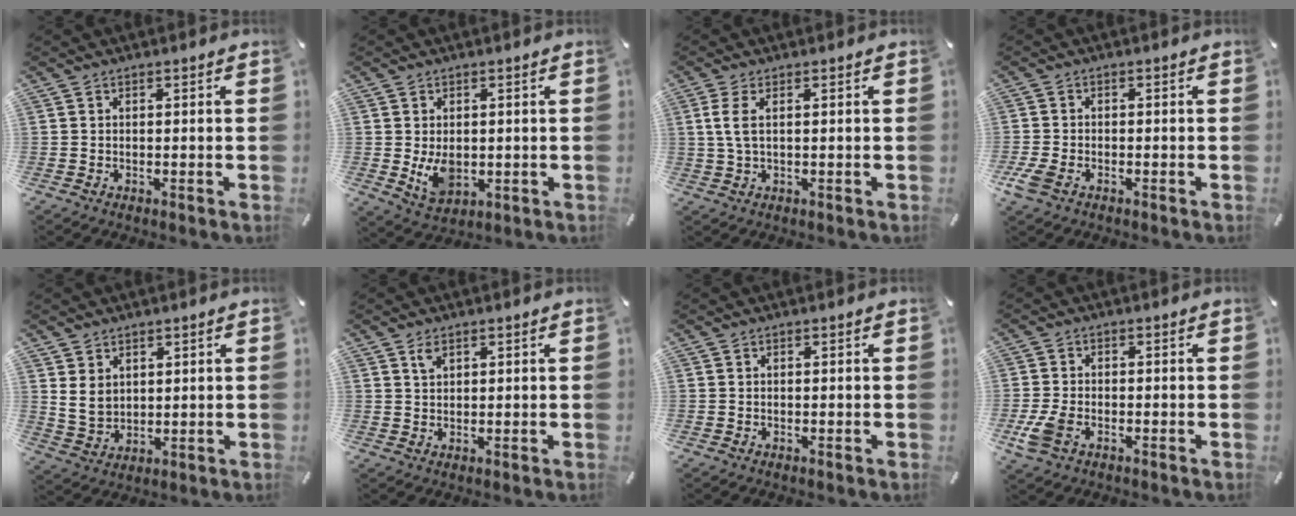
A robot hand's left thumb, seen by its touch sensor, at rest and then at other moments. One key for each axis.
{"total": 6.6, "fx": 0.0, "fy": 5.0, "fz": 4.3, "tx": -0.072, "ty": -0.006, "tz": 0.001}
{"total": 4.1, "fx": 0.8, "fy": 1.5, "fz": 3.8, "tx": -0.090, "ty": -0.002, "tz": 0.010}
{"total": 3.6, "fx": -1.9, "fy": 2.0, "fz": 2.3, "tx": -0.062, "ty": -0.003, "tz": -0.040}
{"total": 5.6, "fx": 2.6, "fy": 4.6, "fz": 1.8, "tx": -0.046, "ty": -0.006, "tz": 0.048}
{"total": 2.0, "fx": 1.4, "fy": 1.1, "fz": 1.0, "tx": -0.015, "ty": -0.005, "tz": 0.025}
{"total": 0.0}
{"total": 5.2, "fx": -2.1, "fy": 3.3, "fz": 3.5, "tx": -0.089, "ty": -0.001, "tz": -0.042}